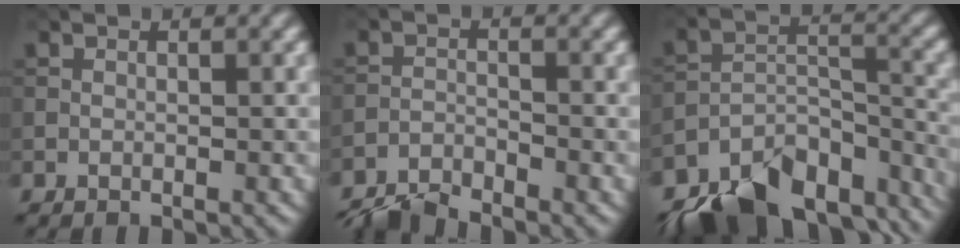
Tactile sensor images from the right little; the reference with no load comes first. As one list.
[{"total": 4.2, "force": [-4.0, 0.5, 1.1], "torque": [-0.022, -0.006, -0.083]}, {"total": 13.6, "force": [-10.9, 6.0, 5.4], "torque": [-0.102, -0.007, -0.154]}]